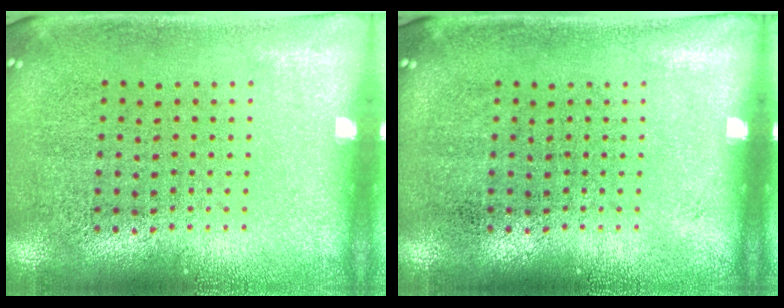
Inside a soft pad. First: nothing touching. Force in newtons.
{"total": 0.0}